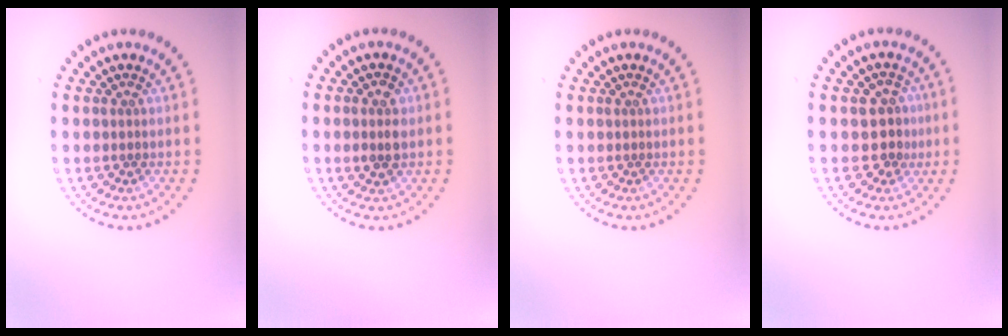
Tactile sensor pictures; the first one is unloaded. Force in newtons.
{"total": 2.0, "press": 2.0, "slide": 0.1}
{"total": 0.0}
{"total": 2.9, "press": 2.7, "slide": 1.1}